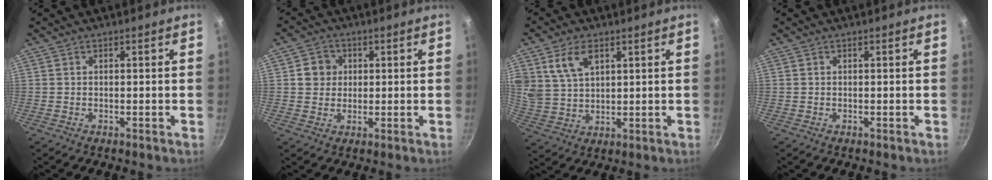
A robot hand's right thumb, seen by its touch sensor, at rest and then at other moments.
{"total": 4.8, "force": [0.9, 4.4, 1.4], "torque": [0.009, 0.005, 0.009]}
{"total": 8.3, "force": [3.9, 5.1, 5.2], "torque": [-0.085, -0.015, 0.085]}
{"total": 0.0}